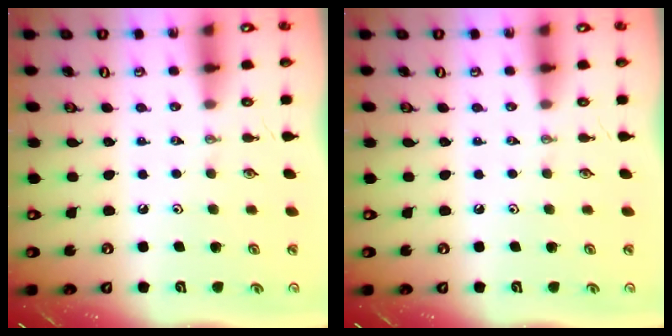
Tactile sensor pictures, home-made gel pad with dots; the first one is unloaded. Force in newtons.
{"total": 0.0}